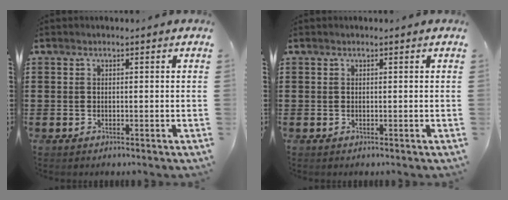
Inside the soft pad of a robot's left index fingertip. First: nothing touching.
{"total": 0.0}